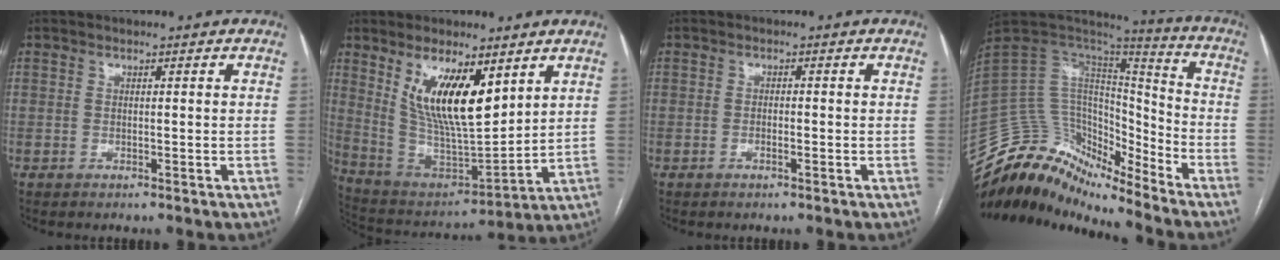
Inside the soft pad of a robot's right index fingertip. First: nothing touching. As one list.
[{"total": 14.9, "force": [6.8, 4.6, 12.5], "torque": [-0.233, -0.002, 0.138]}, {"total": 1.2, "force": [-0.7, 0.4, 0.9], "torque": [-0.017, 0.002, -0.010]}, {"total": 17.8, "force": [-17.2, 3.4, 3.0], "torque": [-0.046, 0.077, -0.303]}]